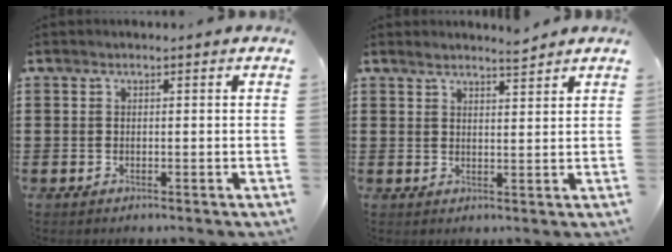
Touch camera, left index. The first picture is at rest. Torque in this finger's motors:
{"motor_torque": [0.45, -0.37, 0.02, 0.02]}